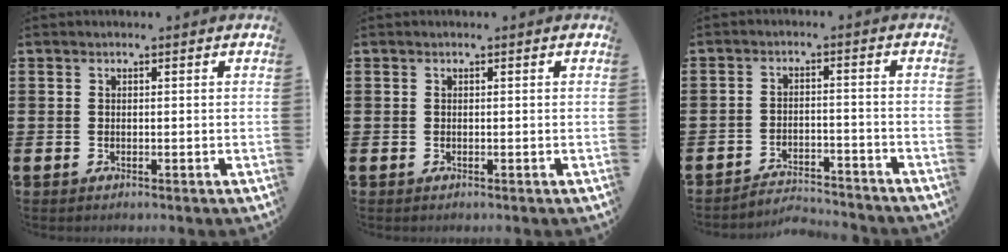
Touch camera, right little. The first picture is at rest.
{"total": 0.0}
{"total": 3.2, "force": [-3.2, 0.1, -0.1], "torque": [-0.006, 0.002, -0.070]}